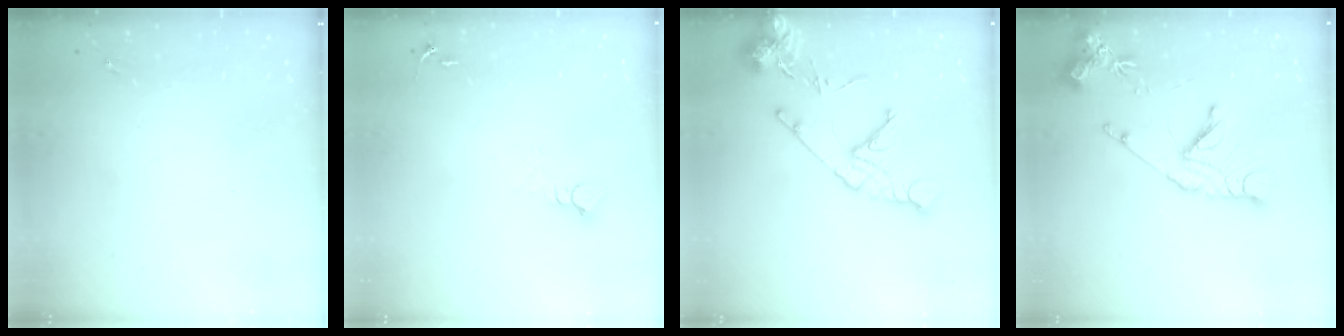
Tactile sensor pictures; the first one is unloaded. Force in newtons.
{"total": 3.6, "press": 3.6, "slide": 0.2}
{"total": 15.5, "press": 15.4, "slide": 2.0}
{"total": 15.4, "press": 15.3, "slide": 1.8}